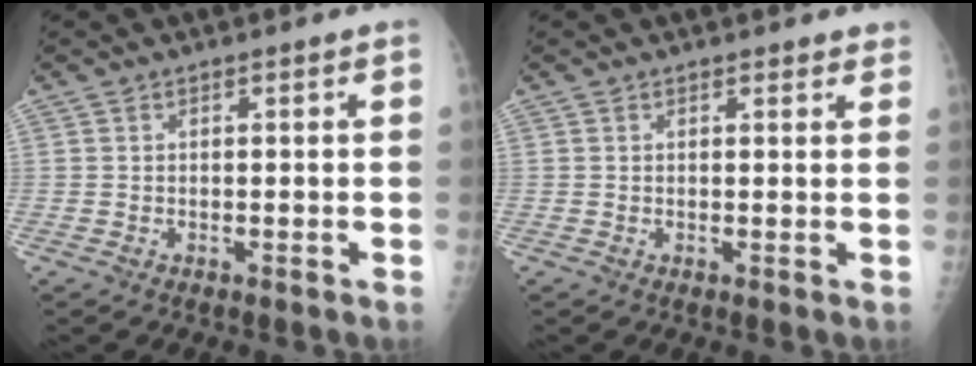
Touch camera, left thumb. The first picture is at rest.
{"total": 1.7, "force": [1.5, 0.7, 0.6], "torque": [0.007, -0.002, 0.014]}